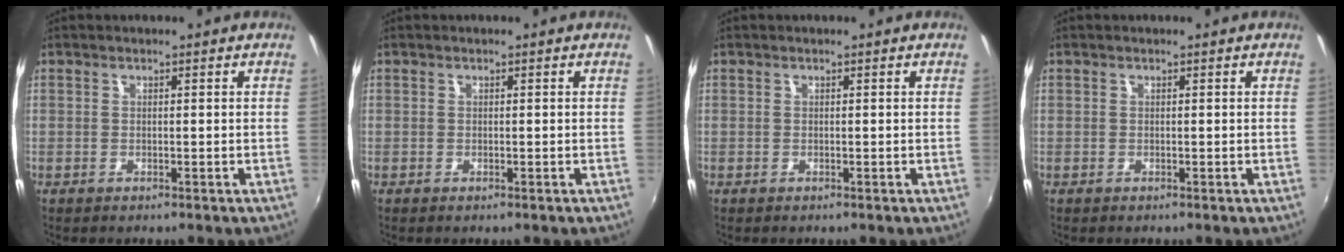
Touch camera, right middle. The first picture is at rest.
{"total": 0.0}
{"total": 0.0}
{"total": 0.0}